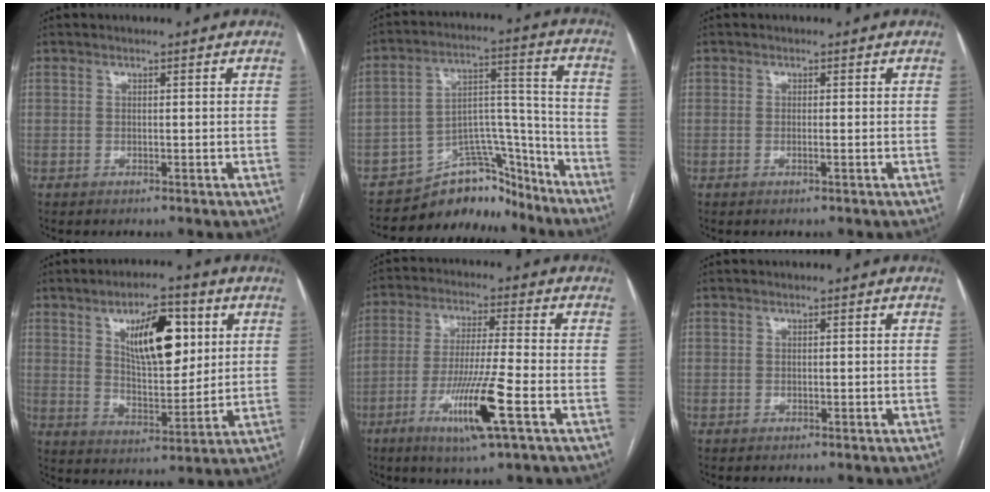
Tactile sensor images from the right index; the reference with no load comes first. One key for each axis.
{"total": 12.1, "fx": -10.9, "fy": 4.8, "fz": 2.5, "tx": -0.020, "ty": 0.073, "tz": -0.176}
{"total": 0.6, "fx": -0.1, "fy": 0.1, "fz": 0.6, "tx": -0.010, "ty": 0.000, "tz": -0.001}
{"total": 12.5, "fx": 4.7, "fy": 4.6, "fz": 10.6, "tx": -0.171, "ty": 0.007, "tz": 0.083}
{"total": 11.6, "fx": -4.7, "fy": -0.2, "fz": 10.6, "tx": -0.205, "ty": -0.019, "tz": -0.086}
{"total": 0.0}